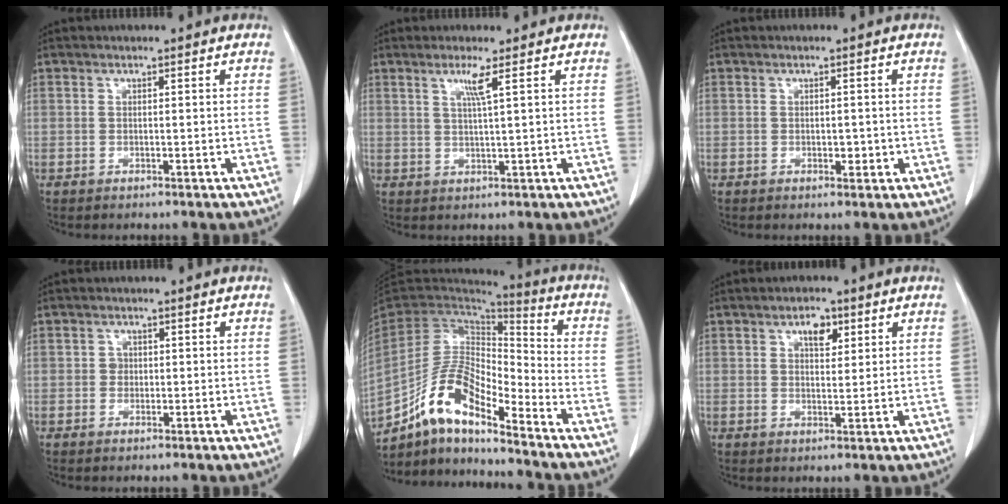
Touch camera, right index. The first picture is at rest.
{"total": 3.0, "force": [1.5, -0.8, 2.5], "torque": [-0.052, -0.004, 0.031]}
{"total": 1.5, "force": [-0.3, 1.0, 1.1], "torque": [-0.014, 0.000, -0.001]}
{"total": 1.2, "force": [-0.1, 1.1, 0.3], "torque": [-0.001, 0.004, -0.001]}
{"total": 12.8, "force": [-9.5, 3.3, 7.9], "torque": [-0.156, 0.023, -0.176]}
{"total": 3.5, "force": [1.8, 1.8, 2.4], "torque": [-0.038, 0.003, 0.029]}